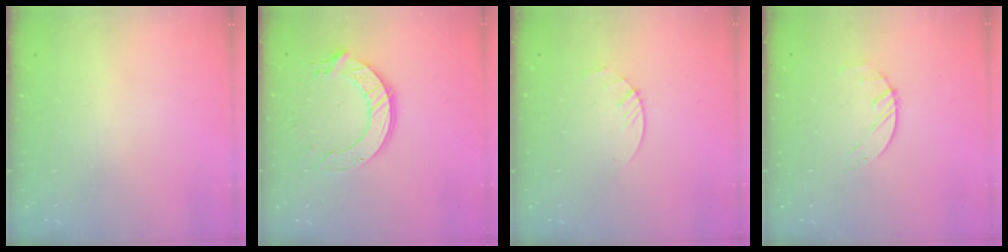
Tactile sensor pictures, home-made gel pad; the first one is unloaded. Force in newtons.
{"total": 11.8, "press": 11.8, "slide": 1.1}
{"total": 3.0, "press": 3.0, "slide": 0.3}
{"total": 1.4, "press": 1.3, "slide": 0.2}